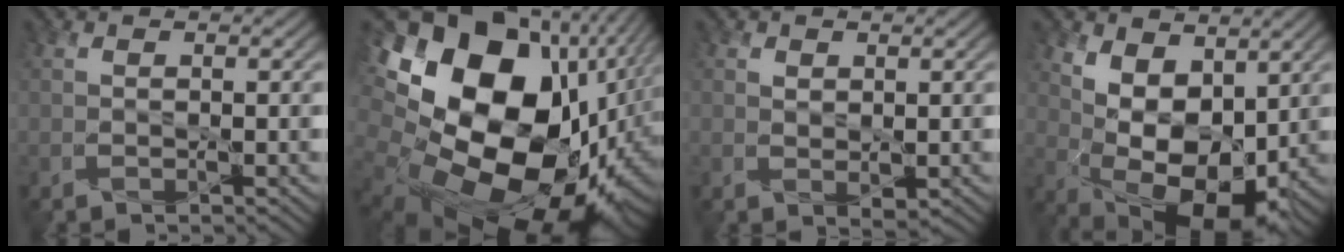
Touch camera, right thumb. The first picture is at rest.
{"total": 22.4, "force": [1.7, 17.5, 13.9], "torque": [-0.288, -0.063, 0.054]}
{"total": 1.0, "force": [0.6, 0.7, 0.3], "torque": [-0.013, -0.007, 0.017]}
{"total": 11.0, "force": [2.7, 7.0, 8.1], "torque": [-0.144, -0.009, 0.053]}